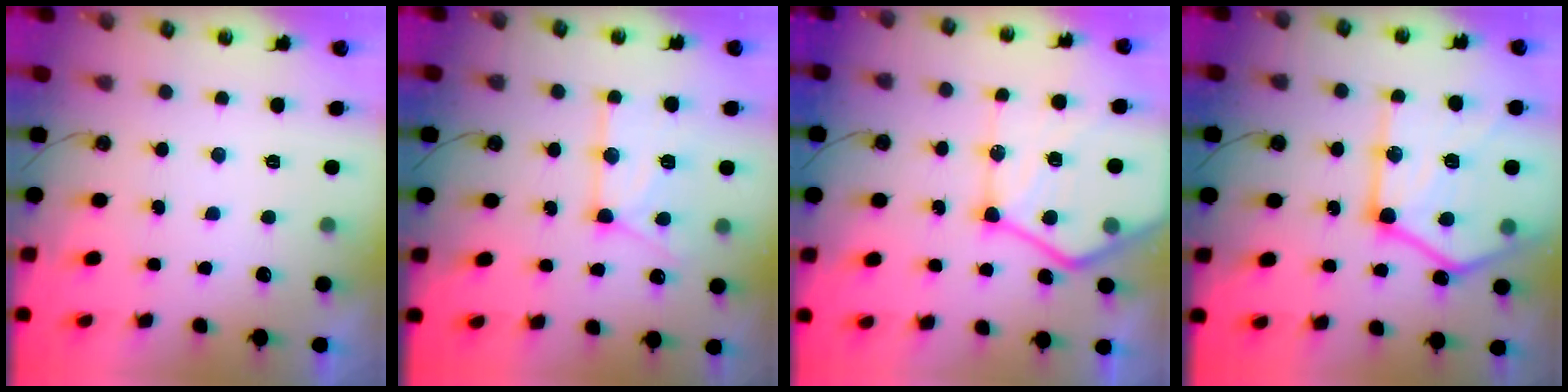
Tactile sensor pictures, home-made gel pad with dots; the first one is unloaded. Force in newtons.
{"total": 14.1, "press": 14.1, "slide": 1.4}
{"total": 22.6, "press": 22.5, "slide": 2.4}
{"total": 26.3, "press": 26.2, "slide": 2.8}